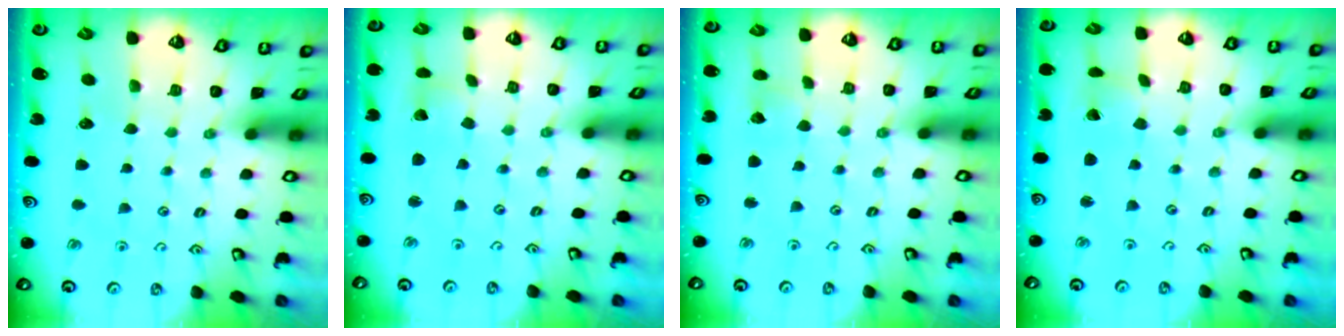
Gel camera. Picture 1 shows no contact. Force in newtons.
{"total": 2.0, "press": 2.0, "slide": 0.1}
{"total": 2.8, "press": 2.8, "slide": 0.3}
{"total": 0.0}